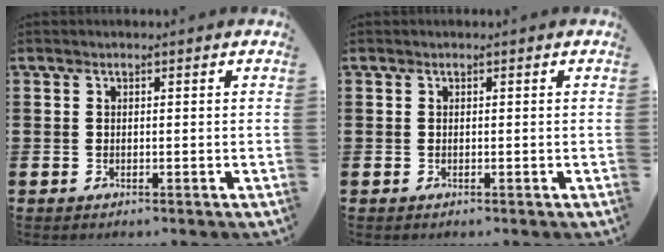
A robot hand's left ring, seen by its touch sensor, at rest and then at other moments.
{"total": 0.0}